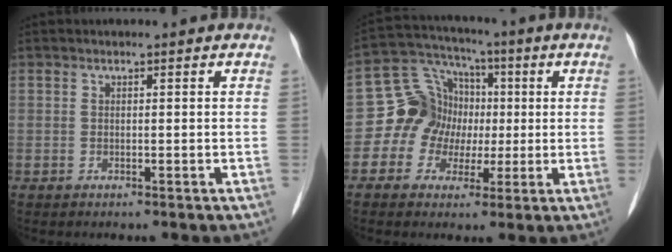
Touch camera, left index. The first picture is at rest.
{"total": 9.4, "force": [-0.4, 9.0, 2.7], "torque": [-0.054, 0.044, -0.009]}